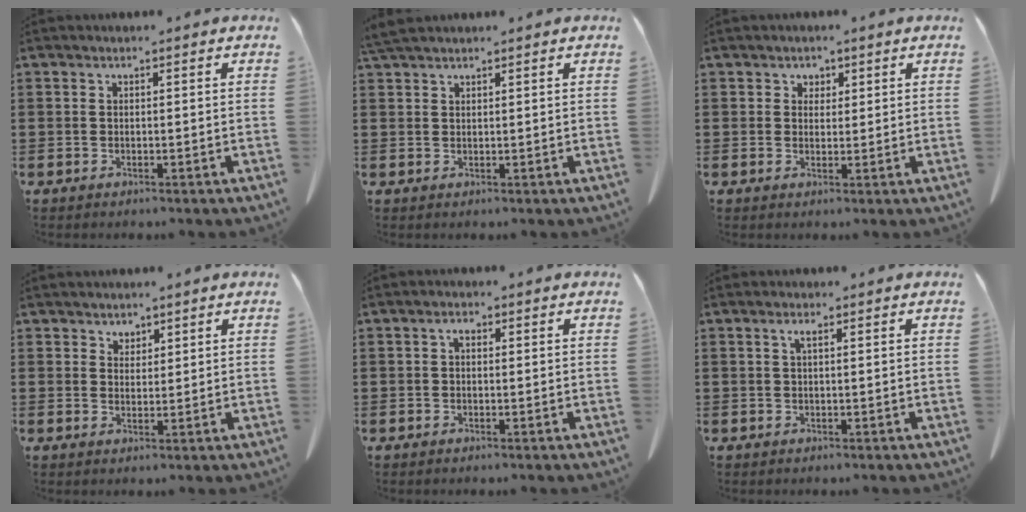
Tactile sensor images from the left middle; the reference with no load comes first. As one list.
[{"total": 2.3, "force": [2.0, 0.4, 1.2], "torque": [-0.036, -0.003, 0.038]}, {"total": 1.7, "force": [1.2, 1.2, 0.2], "torque": [-0.002, 0.001, 0.021]}, {"total": 2.0, "force": [1.8, 0.8, 0.1], "torque": [-0.006, 0.002, 0.037]}, {"total": 1.5, "force": [0.1, 0.8, 1.2], "torque": [-0.026, 0.004, 0.002]}, {"total": 1.2, "force": [0.5, 0.2, 1.1], "torque": [-0.022, 0.002, 0.009]}]